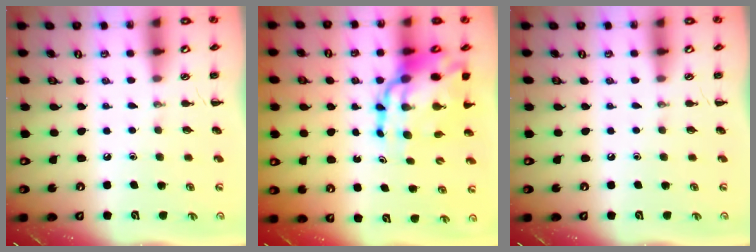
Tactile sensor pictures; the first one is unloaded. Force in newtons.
{"total": 17.4, "press": 16.8, "slide": 4.4}
{"total": 0.0}